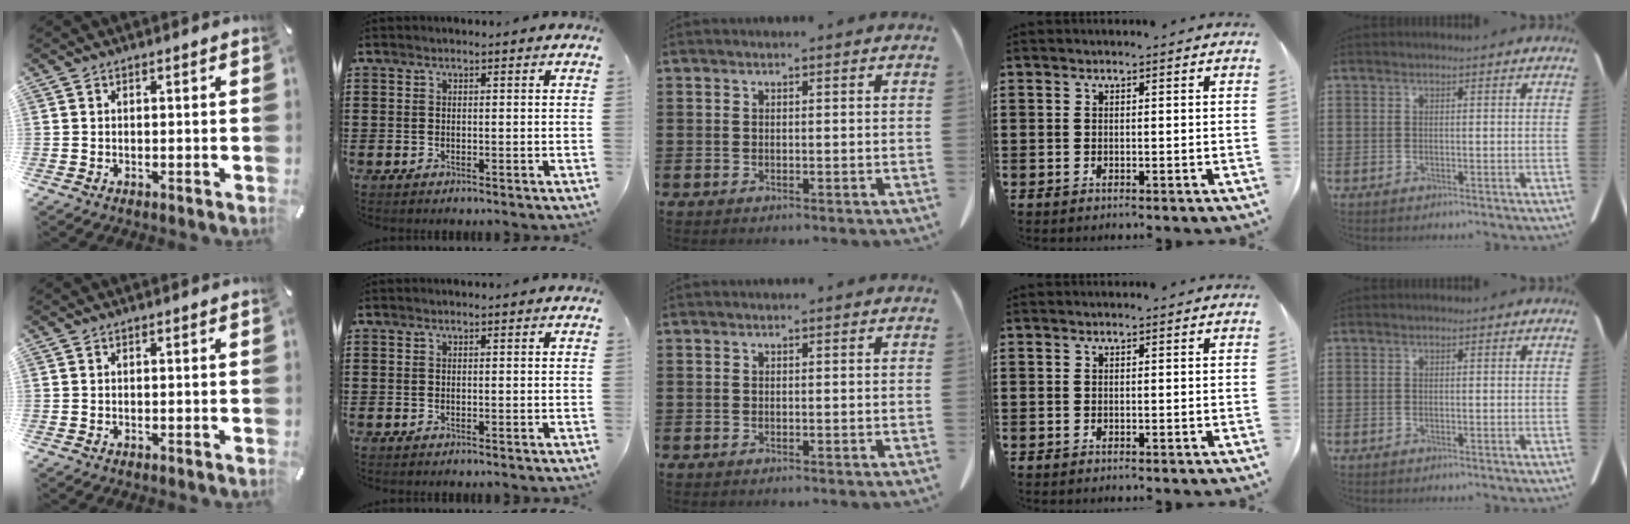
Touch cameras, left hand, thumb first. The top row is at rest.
{}